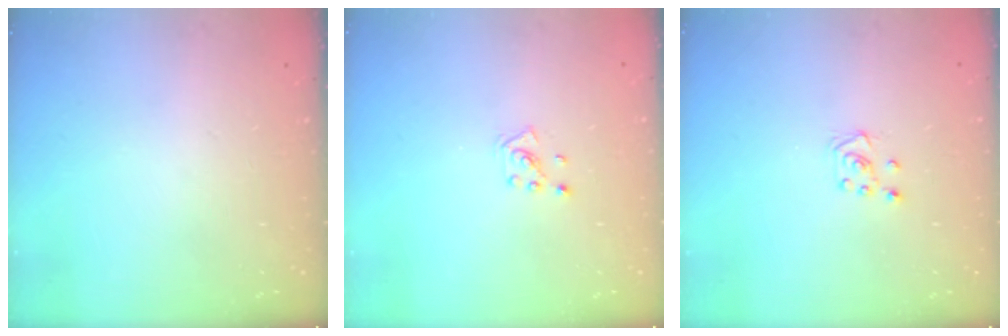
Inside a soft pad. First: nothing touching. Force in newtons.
{"total": 2.1, "press": 2.0, "slide": 0.3}
{"total": 3.2, "press": 3.2, "slide": 0.4}